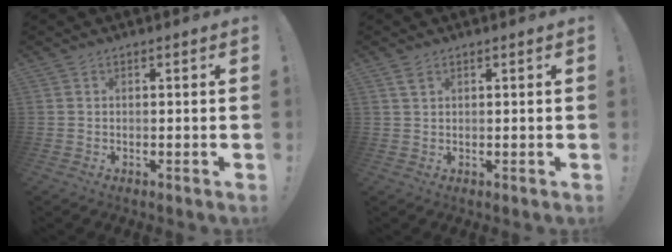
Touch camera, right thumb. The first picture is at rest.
{"total": 2.2, "force": [1.2, 1.0, 1.5], "torque": [-0.028, -0.001, 0.022]}